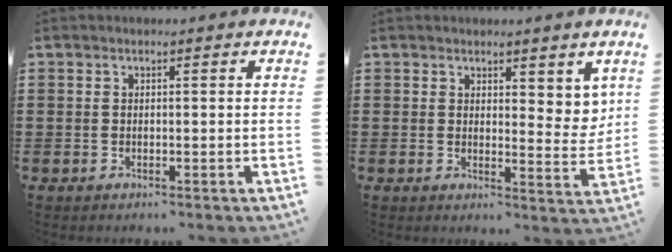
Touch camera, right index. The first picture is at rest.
{"total": 3.9, "force": [2.9, 2.0, 1.5], "torque": [-0.022, -0.008, 0.052]}